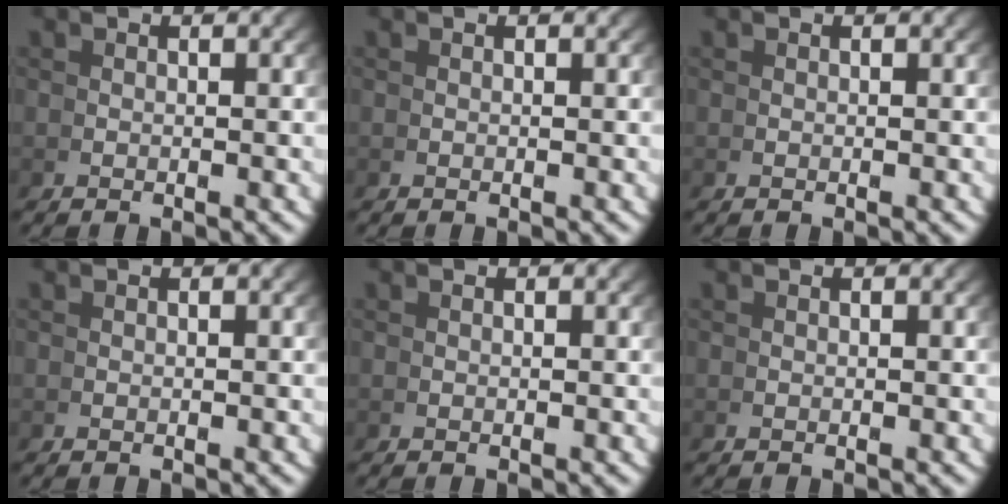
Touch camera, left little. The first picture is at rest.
{"total": 0.0}
{"total": 0.0}
{"total": 0.0}
{"total": 0.0}
{"total": 0.0}